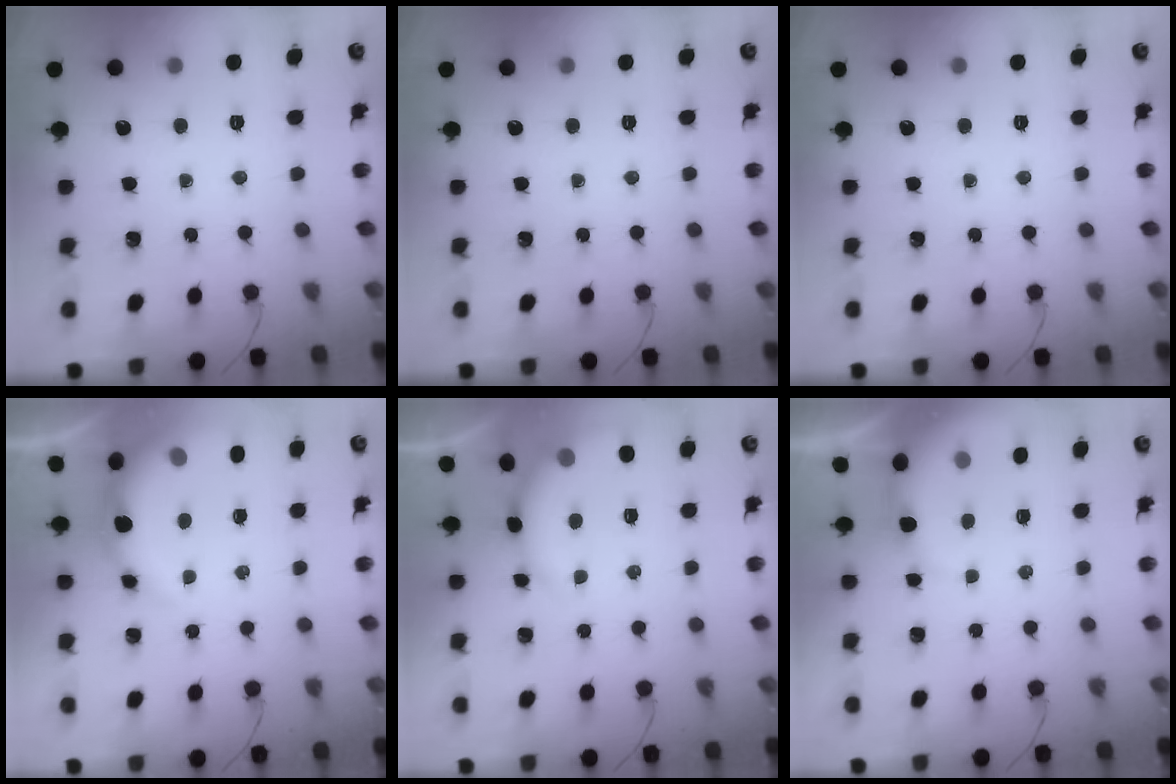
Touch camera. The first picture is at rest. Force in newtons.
{"total": 0.0}
{"total": 0.0}
{"total": 7.2, "press": 7.1, "slide": 1.3}
{"total": 7.4, "press": 7.3, "slide": 1.3}
{"total": 3.9, "press": 3.9, "slide": 0.4}